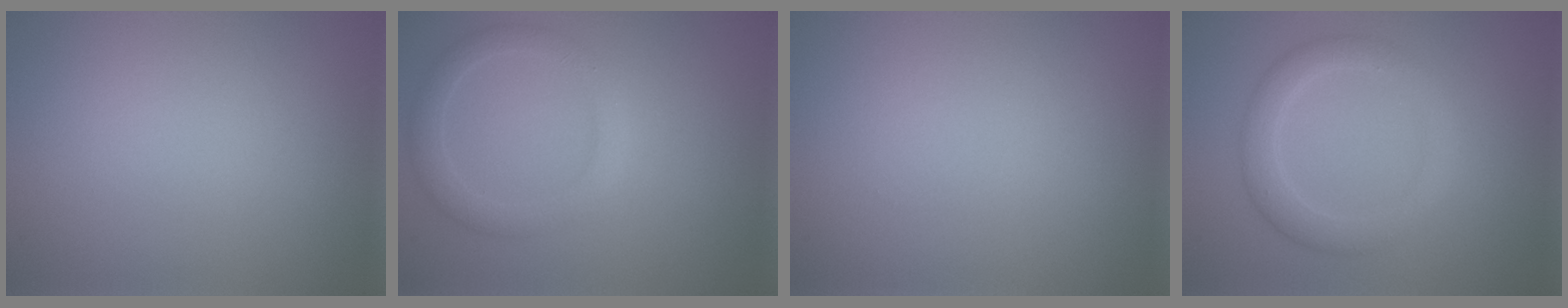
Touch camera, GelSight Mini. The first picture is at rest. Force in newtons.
{"total": 2.4, "press": 2.4, "slide": 0.1}
{"total": 0.0}
{"total": 3.1, "press": 3.1, "slide": 0.2}